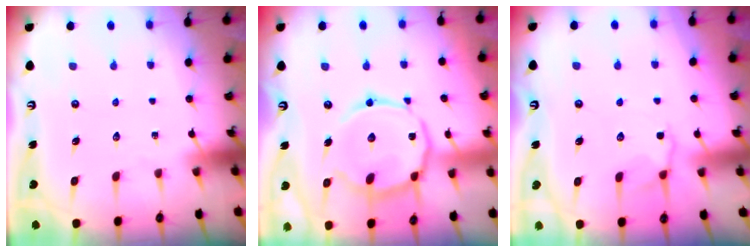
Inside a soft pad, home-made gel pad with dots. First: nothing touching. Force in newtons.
{"total": 14.8, "press": 14.7, "slide": 1.1}
{"total": 4.8, "press": 4.3, "slide": 2.1}